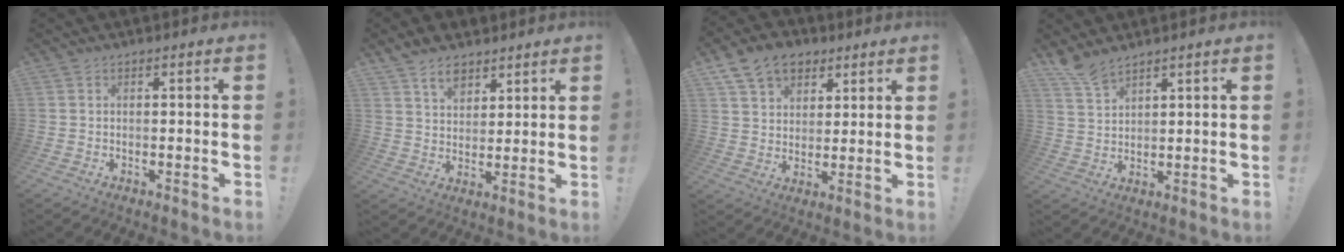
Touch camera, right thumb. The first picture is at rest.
{"total": 8.4, "force": [5.9, 5.2, 3.1], "torque": [-0.047, -0.036, 0.111]}
{"total": 12.2, "force": [6.8, 8.8, 4.9], "torque": [-0.079, -0.032, 0.134]}
{"total": 5.7, "force": [5.2, 1.4, 2.1], "torque": [-0.038, -0.033, 0.097]}